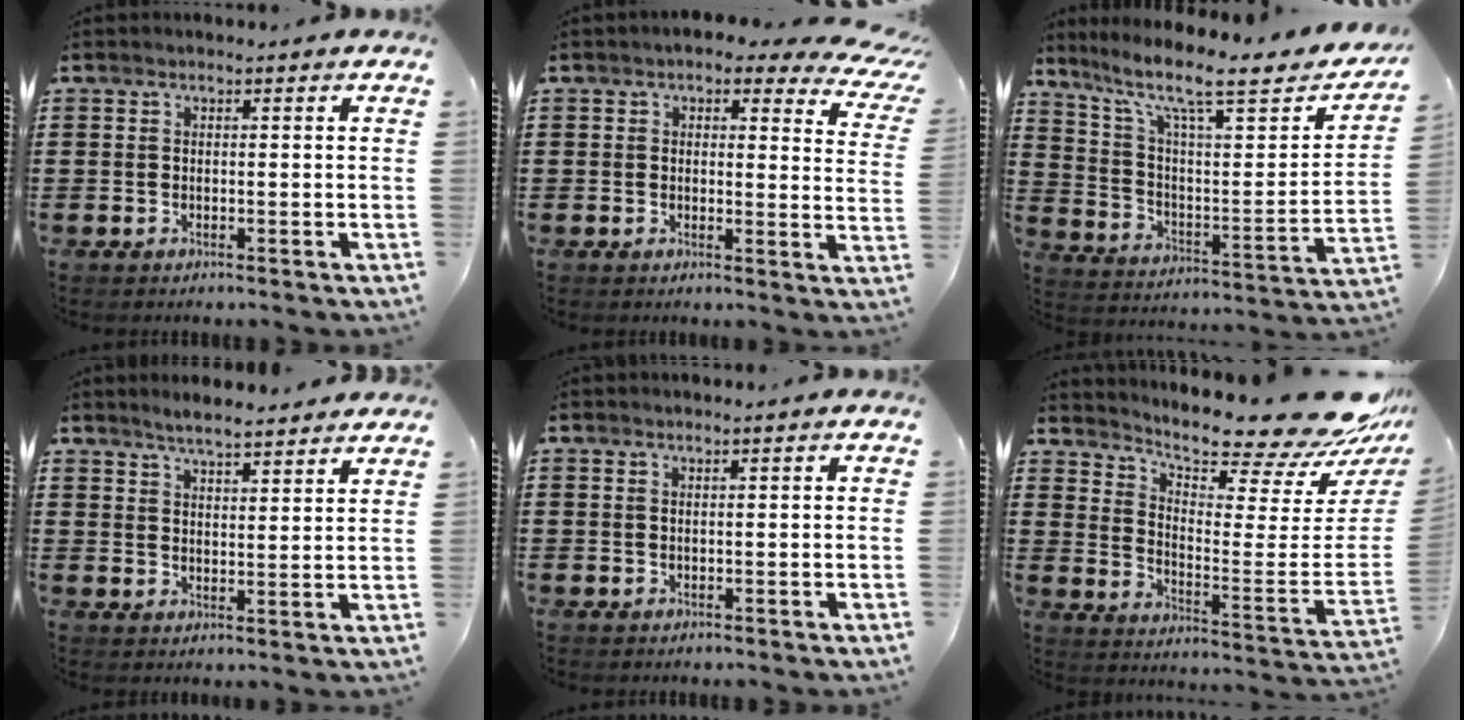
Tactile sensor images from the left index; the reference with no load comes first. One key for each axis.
{"total": 3.6, "fx": 2.4, "fy": 2.0, "fz": 1.8, "tx": -0.032, "ty": -0.007, "tz": 0.038}
{"total": 10.2, "fx": 7.3, "fy": 1.8, "fz": 6.9, "tx": -0.139, "ty": -0.051, "tz": 0.110}
{"total": 3.7, "fx": 3.7, "fy": 0.0, "fz": 0.5, "tx": -0.021, "ty": -0.010, "tz": 0.067}
{"total": 0.0}
{"total": 12.6, "fx": 11.0, "fy": 1.1, "fz": 6.0, "tx": -0.112, "ty": -0.095, "tz": 0.181}